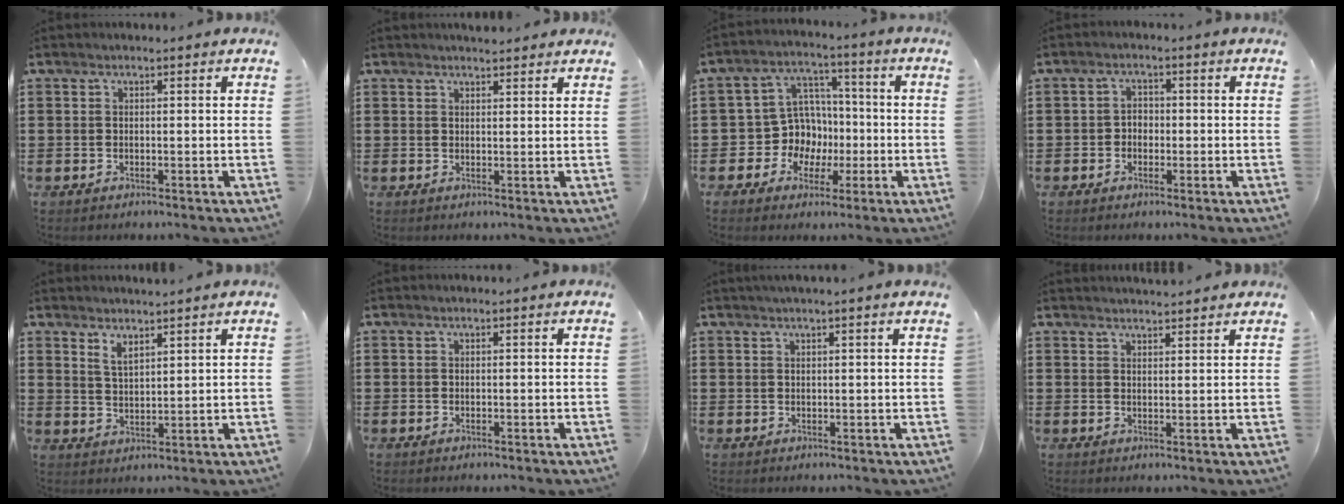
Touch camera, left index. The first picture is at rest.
{"total": 2.1, "force": [2.0, 0.3, 0.3], "torque": [-0.011, 0.002, 0.039]}
{"total": 9.0, "force": [-0.5, 8.5, 2.8], "torque": [-0.096, 0.006, -0.001]}
{"total": 1.9, "force": [-0.7, 1.6, 0.8], "torque": [-0.019, 0.006, -0.018]}
{"total": 3.1, "force": [2.7, 0.5, 1.4], "torque": [-0.032, -0.003, 0.049]}
{"total": 0.0}
{"total": 1.5, "force": [1.2, -0.3, 0.8], "torque": [-0.014, -0.002, 0.022]}
{"total": 2.2, "force": [2.2, -0.1, 0.1], "torque": [-0.007, -0.004, 0.044]}